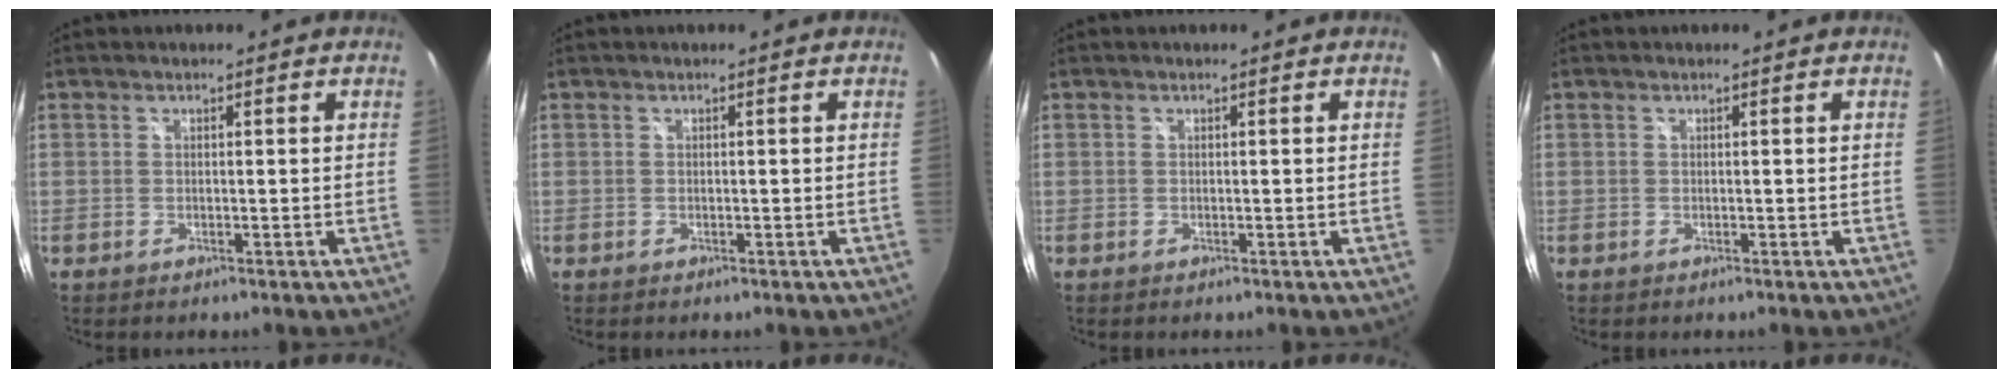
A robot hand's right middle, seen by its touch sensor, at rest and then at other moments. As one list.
[{"total": 0.0}, {"total": 0.0}, {"total": 0.0}]